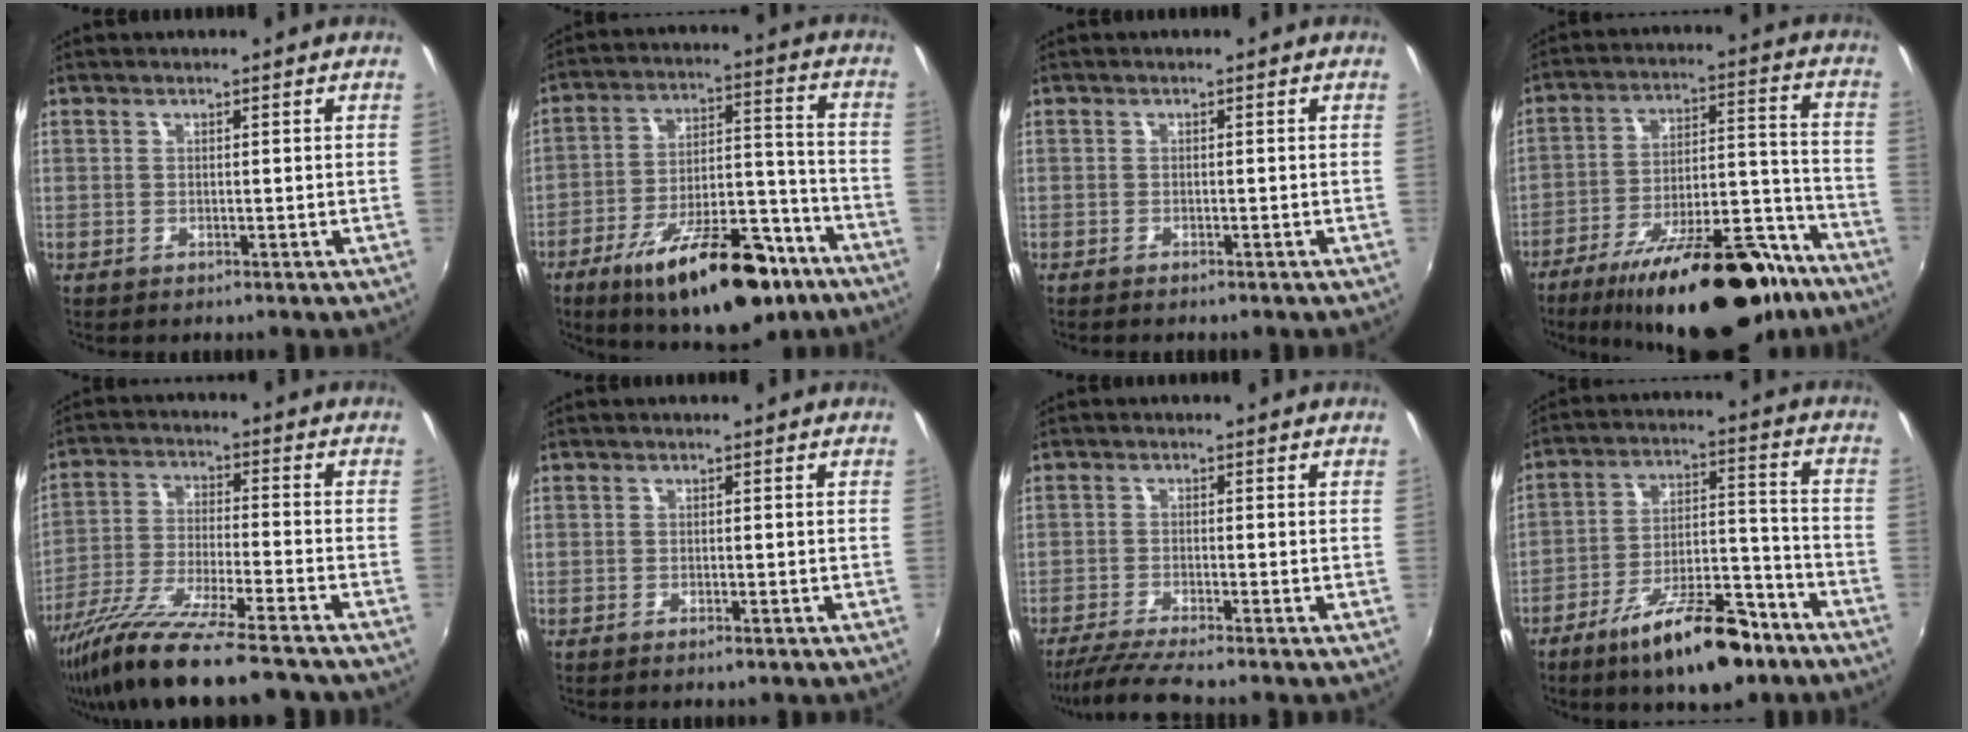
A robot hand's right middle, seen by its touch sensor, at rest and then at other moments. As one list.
[{"total": 22.5, "force": [-14.5, 8.1, 15.2], "torque": [-0.239, -0.009, -0.212]}, {"total": 1.2, "force": [-1.0, 0.3, 0.5], "torque": [-0.014, -0.005, -0.018]}, {"total": 25.6, "force": [-19.2, 8.4, 14.8], "torque": [-0.230, 0.001, -0.273]}, {"total": 17.4, "force": [-14.0, 1.1, 10.3], "torque": [-0.201, -0.053, -0.243]}, {"total": 1.1, "force": [-0.8, 0.2, 0.7], "torque": [-0.013, -0.002, -0.014]}, {"total": 6.3, "force": [-5.5, -0.9, 2.8], "torque": [-0.076, -0.020, -0.099]}, {"total": 16.5, "force": [-11.4, 5.3, 10.7], "torque": [-0.184, -0.001, -0.176]}]